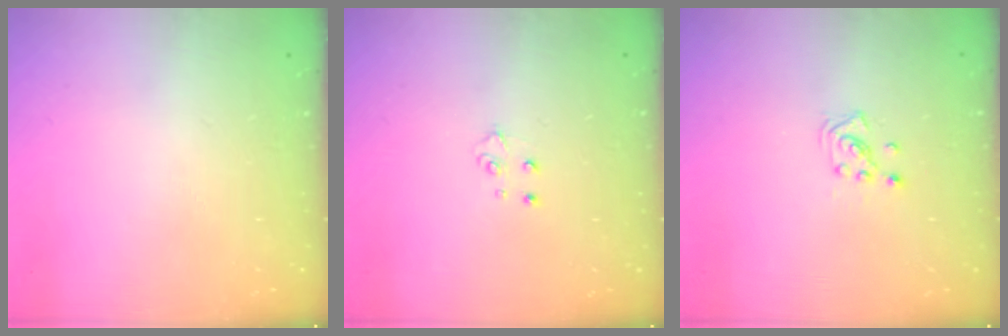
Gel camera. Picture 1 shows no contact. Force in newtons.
{"total": 3.2, "press": 3.2, "slide": 0.3}
{"total": 2.1, "press": 2.0, "slide": 0.8}